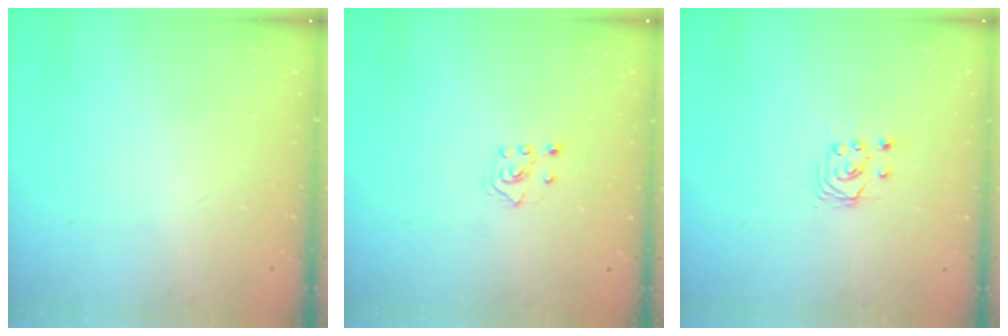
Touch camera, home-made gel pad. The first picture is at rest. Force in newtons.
{"total": 2.8, "press": 2.7, "slide": 0.5}
{"total": 2.5, "press": 2.5, "slide": 0.3}